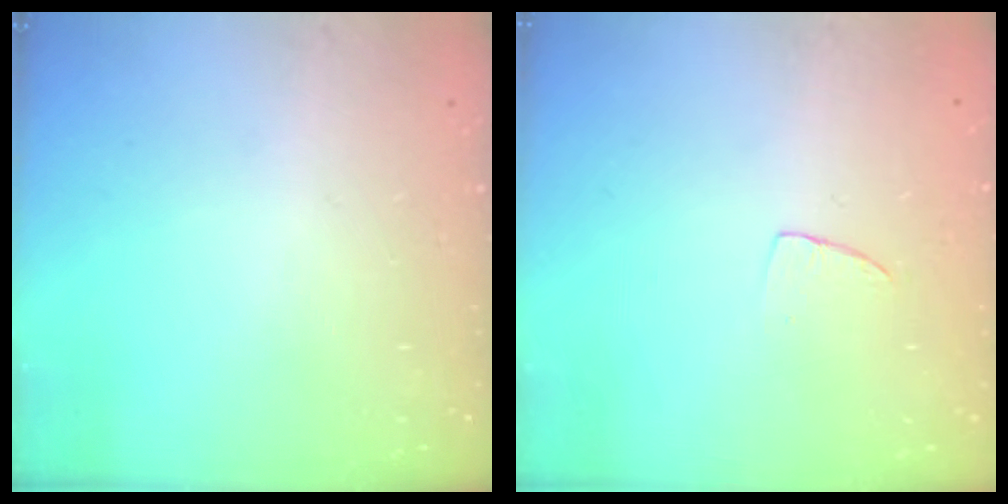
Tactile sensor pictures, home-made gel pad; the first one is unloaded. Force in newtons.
{"total": 3.9, "press": 3.9, "slide": 0.3}